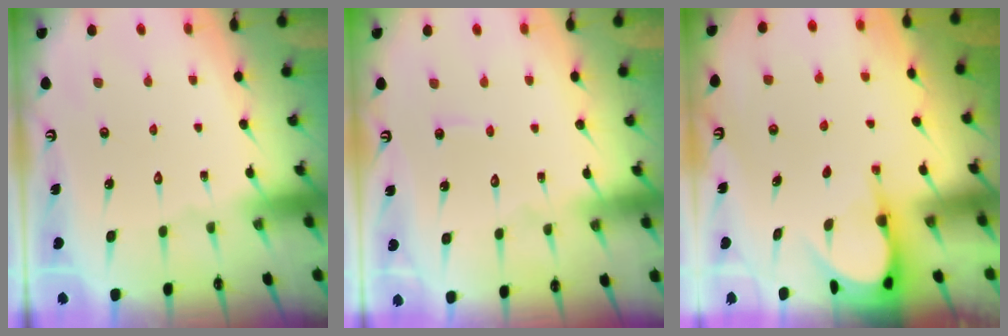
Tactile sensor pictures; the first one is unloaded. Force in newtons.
{"total": 4.7, "press": 4.7, "slide": 0.5}
{"total": 3.8, "press": 3.8, "slide": 0.3}